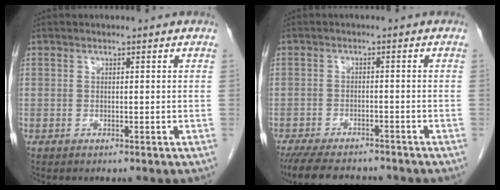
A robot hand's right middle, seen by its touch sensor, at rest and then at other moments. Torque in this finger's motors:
{"motor_torque": [0.78, -0.78, 0.18, 0.06]}